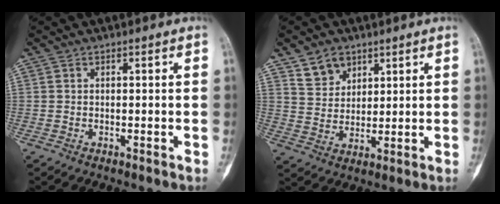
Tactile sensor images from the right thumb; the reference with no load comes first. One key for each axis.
{"total": 6.2, "fx": 4.1, "fy": 4.3, "fz": 1.8, "tx": -0.010, "ty": -0.027, "tz": 0.084}